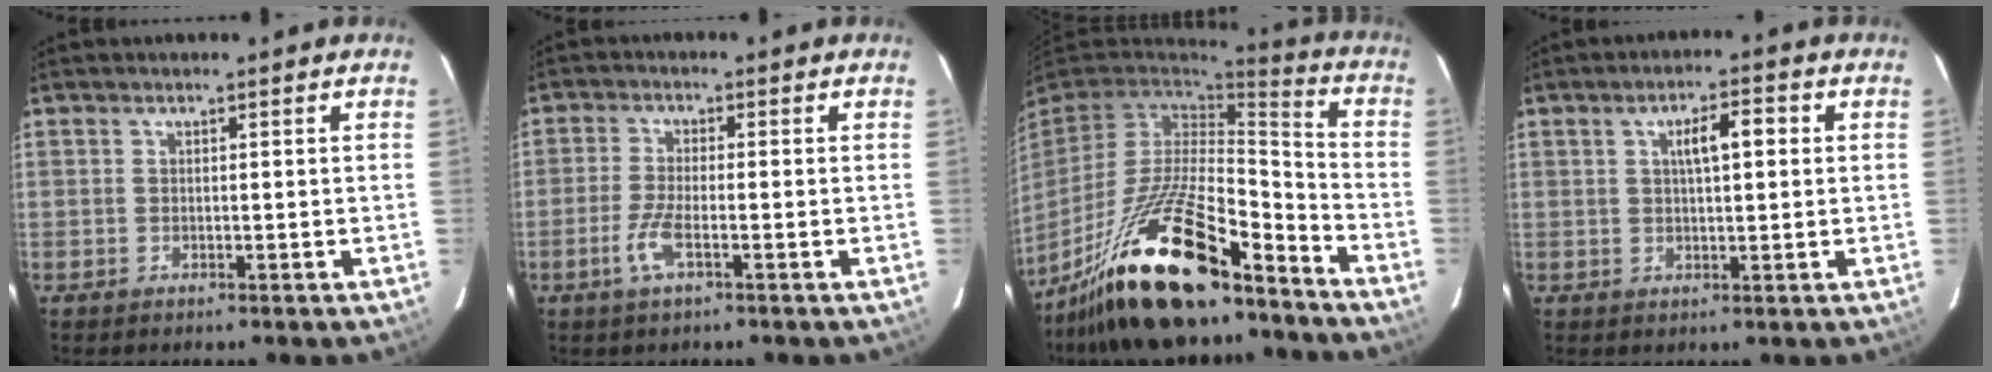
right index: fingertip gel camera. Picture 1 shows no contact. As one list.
[{"total": 4.1, "force": [-1.9, 0.7, 3.5], "torque": [-0.079, -0.003, -0.039]}, {"total": 22.7, "force": [-16.3, 4.9, 15.1], "torque": [-0.282, -0.023, -0.289]}, {"total": 5.0, "force": [1.2, 1.1, 4.7], "torque": [-0.081, 0.014, 0.021]}]